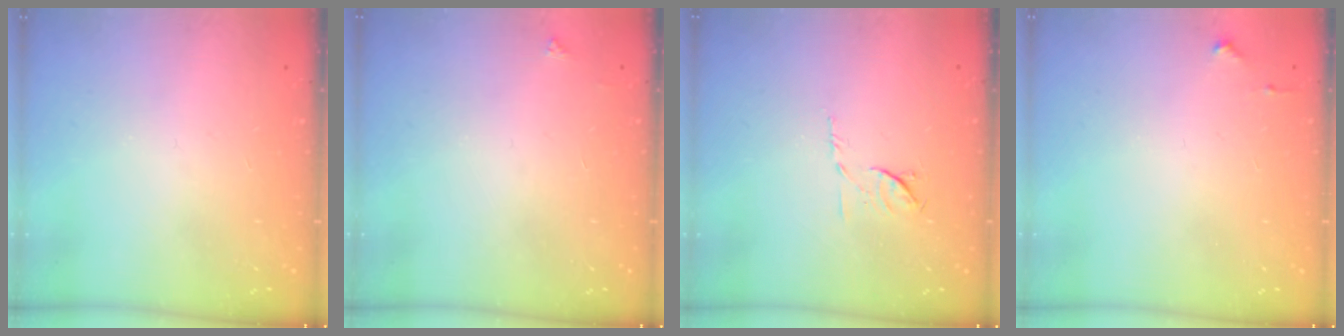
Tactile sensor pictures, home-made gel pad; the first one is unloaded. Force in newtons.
{"total": 2.1, "press": 2.1, "slide": 0.3}
{"total": 6.7, "press": 6.6, "slide": 1.1}
{"total": 2.7, "press": 2.6, "slide": 0.4}